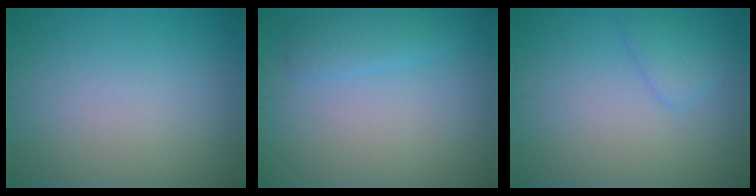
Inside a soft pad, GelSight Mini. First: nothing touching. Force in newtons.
{"total": 1.9, "press": 1.9, "slide": 0.2}
{"total": 1.8, "press": 1.8, "slide": 0.1}